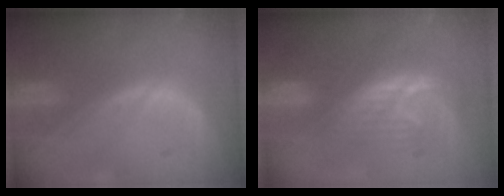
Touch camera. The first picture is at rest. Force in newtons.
{"total": 8.8, "press": 7.5, "slide": 4.6}